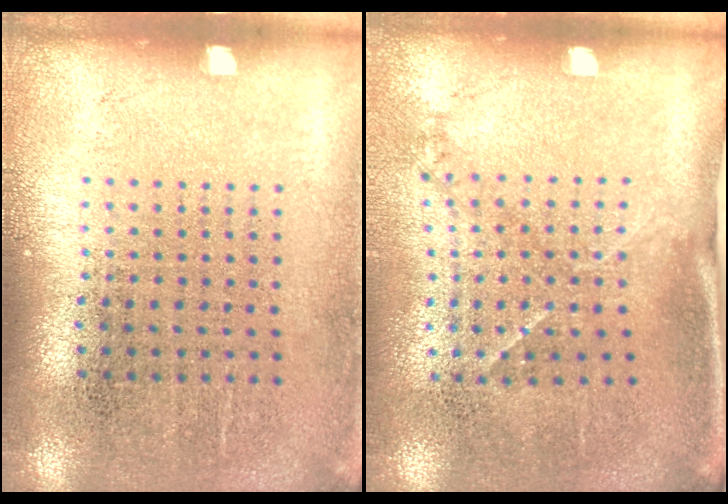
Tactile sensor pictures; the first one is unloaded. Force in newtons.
{"total": 1.5, "press": 1.0, "slide": 1.1}